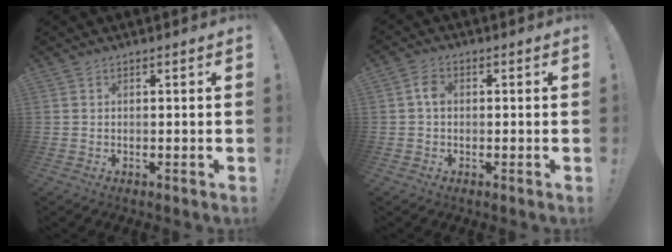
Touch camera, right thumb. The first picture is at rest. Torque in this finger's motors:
{"motor_torque": [-0.17, -0.30, -0.68, -0.77, -0.07]}